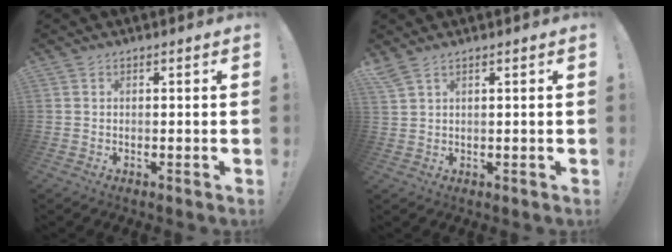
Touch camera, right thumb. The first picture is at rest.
{"total": 2.3, "force": [1.9, 0.1, 1.3], "torque": [-0.034, -0.007, 0.036]}